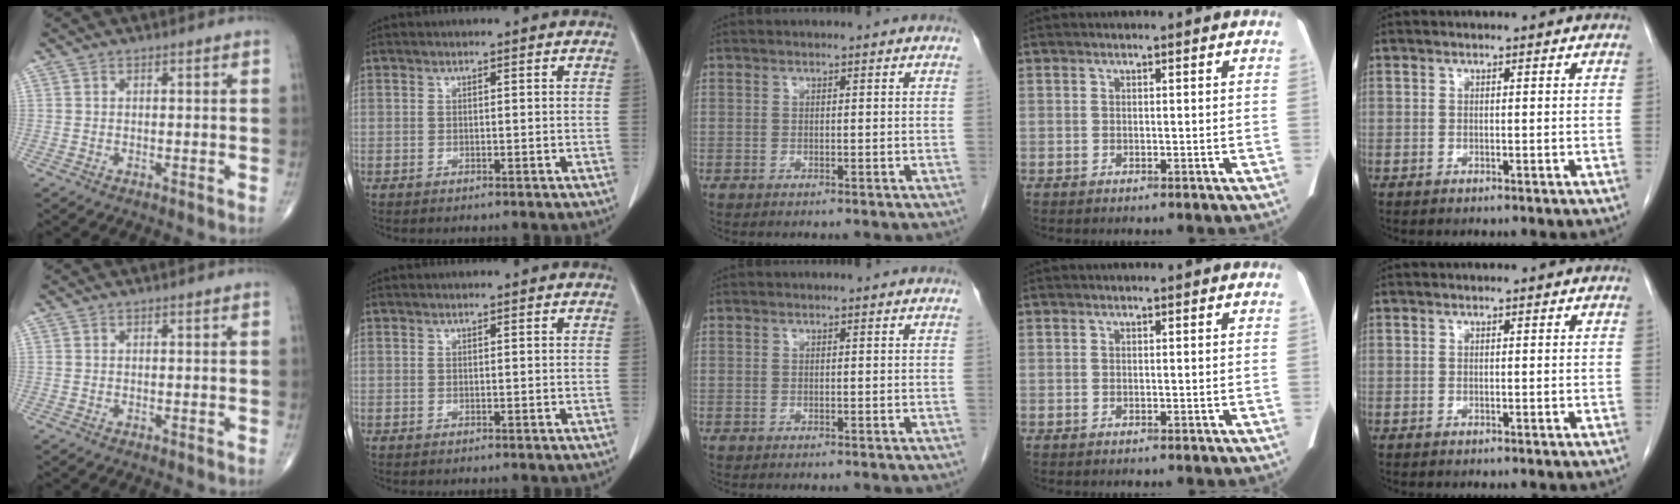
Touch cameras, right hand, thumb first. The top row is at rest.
{}